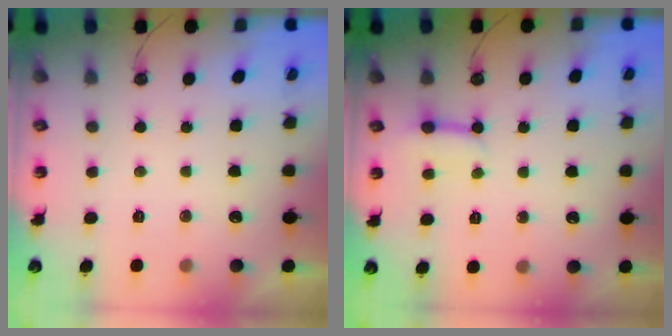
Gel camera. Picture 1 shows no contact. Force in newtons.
{"total": 2.9, "press": 2.9, "slide": 0.2}